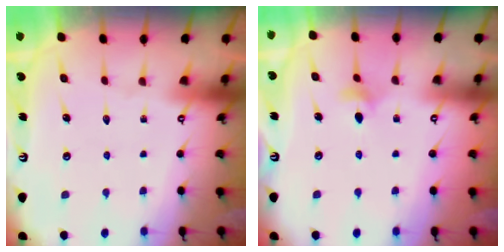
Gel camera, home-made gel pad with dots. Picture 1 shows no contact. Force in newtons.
{"total": 4.2, "press": 4.1, "slide": 0.9}